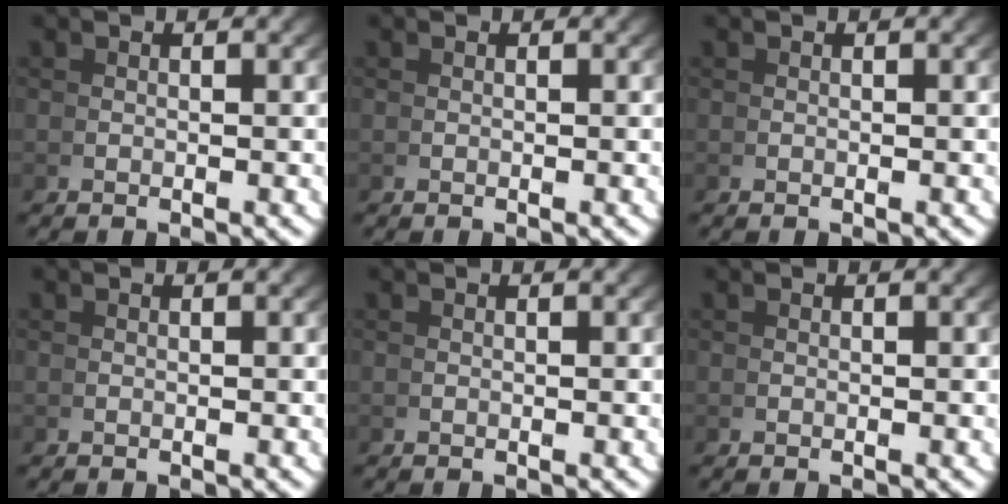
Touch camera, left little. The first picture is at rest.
{"total": 0.0}
{"total": 0.0}
{"total": 0.0}
{"total": 0.0}
{"total": 0.0}